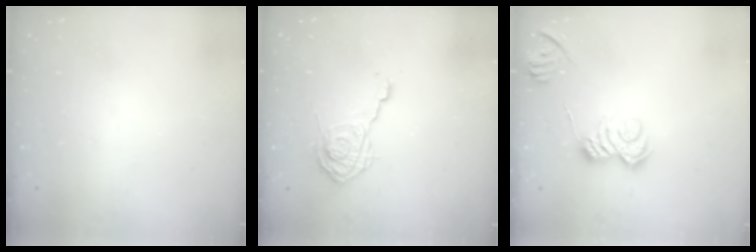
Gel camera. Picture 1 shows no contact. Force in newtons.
{"total": 11.2, "press": 11.2, "slide": 1.3}
{"total": 8.5, "press": 8.5, "slide": 0.6}